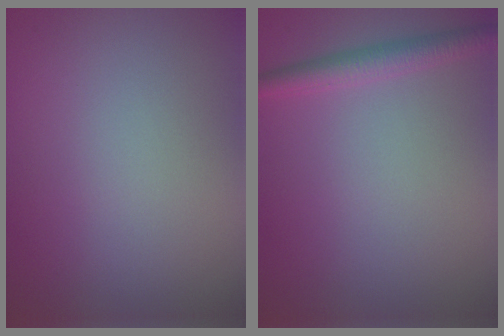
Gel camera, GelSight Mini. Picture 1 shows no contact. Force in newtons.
{"total": 2.3, "press": 2.3, "slide": 0.1}